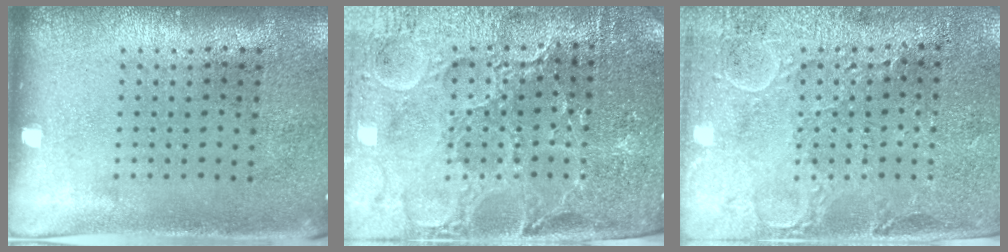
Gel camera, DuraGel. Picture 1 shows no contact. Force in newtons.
{"total": 4.2, "press": 4.1, "slide": 1.2}
{"total": 2.7, "press": 2.7, "slide": 0.6}